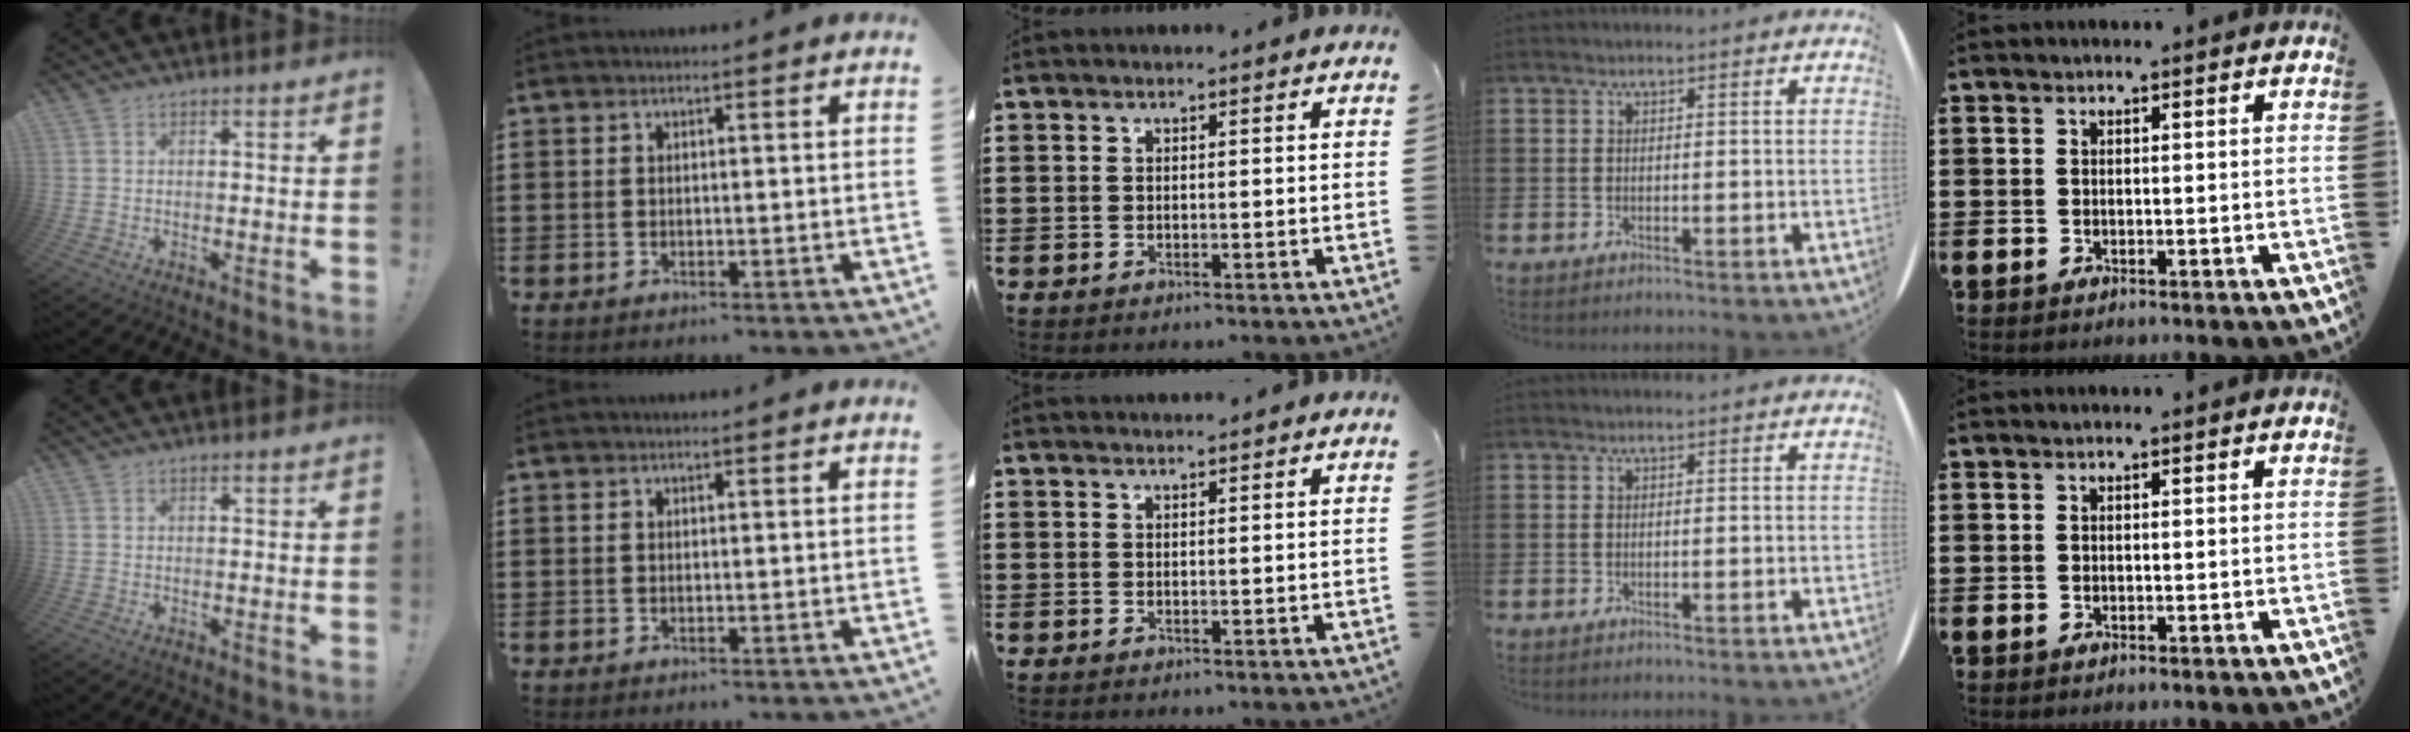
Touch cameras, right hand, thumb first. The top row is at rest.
{"middle": {"total": 1.1, "force": [1.1, 0.0, 0.0], "torque": [-0.001, -0.003, 0.021]}}